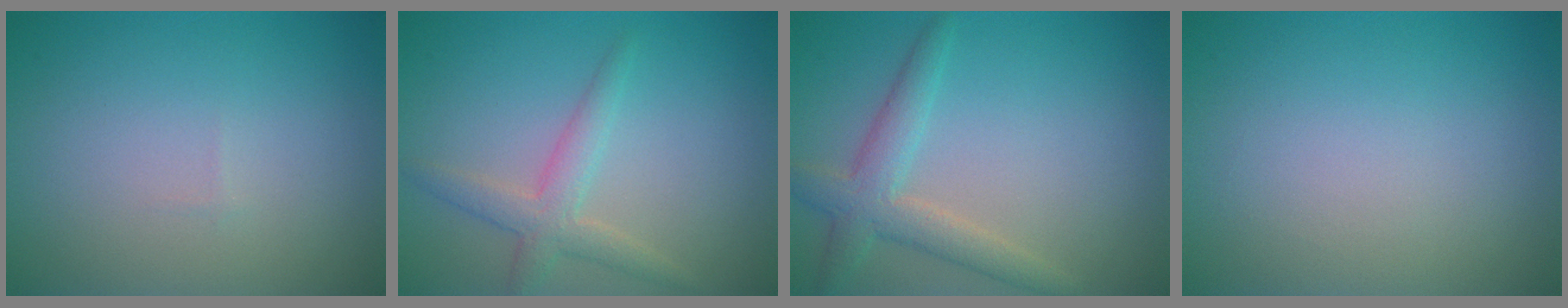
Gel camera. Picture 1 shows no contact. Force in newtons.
{"total": 2.8, "press": 2.8, "slide": 0.1}
{"total": 3.5, "press": 3.5, "slide": 0.1}
{"total": 0.0}